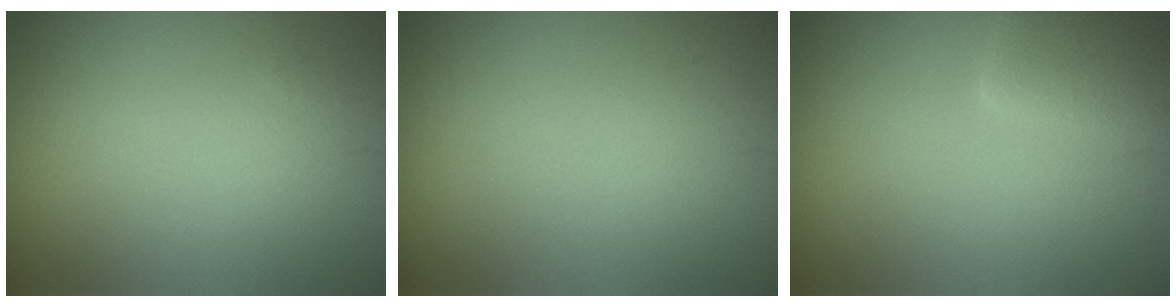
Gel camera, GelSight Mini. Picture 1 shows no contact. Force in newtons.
{"total": 0.0}
{"total": 4.8, "press": 4.8, "slide": 0.4}